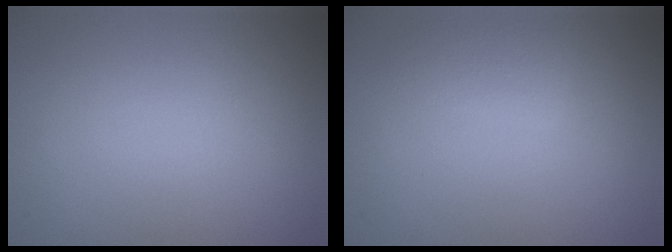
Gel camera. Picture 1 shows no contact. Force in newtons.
{"total": 1.6, "press": 1.6, "slide": 0.0}